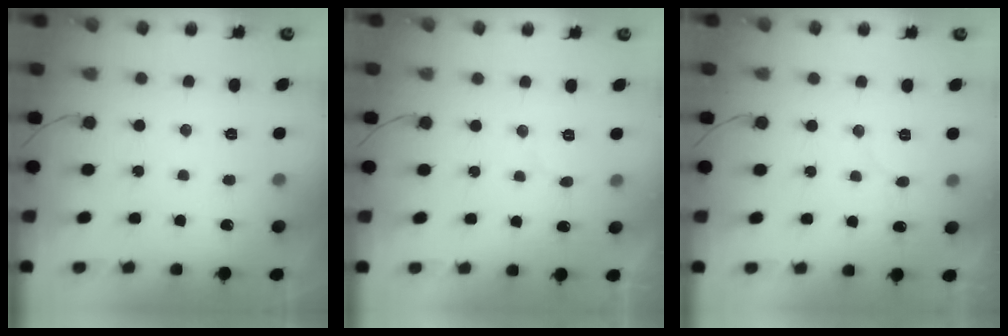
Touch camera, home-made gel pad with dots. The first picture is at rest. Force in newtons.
{"total": 3.8, "press": 3.8, "slide": 0.3}
{"total": 6.1, "press": 6.1, "slide": 0.5}